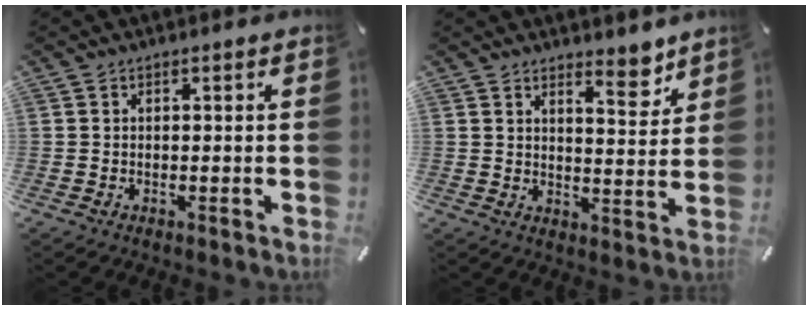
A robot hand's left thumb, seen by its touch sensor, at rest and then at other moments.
{"total": 6.7, "force": [5.4, 2.4, 3.0], "torque": [-0.018, -0.047, 0.088]}